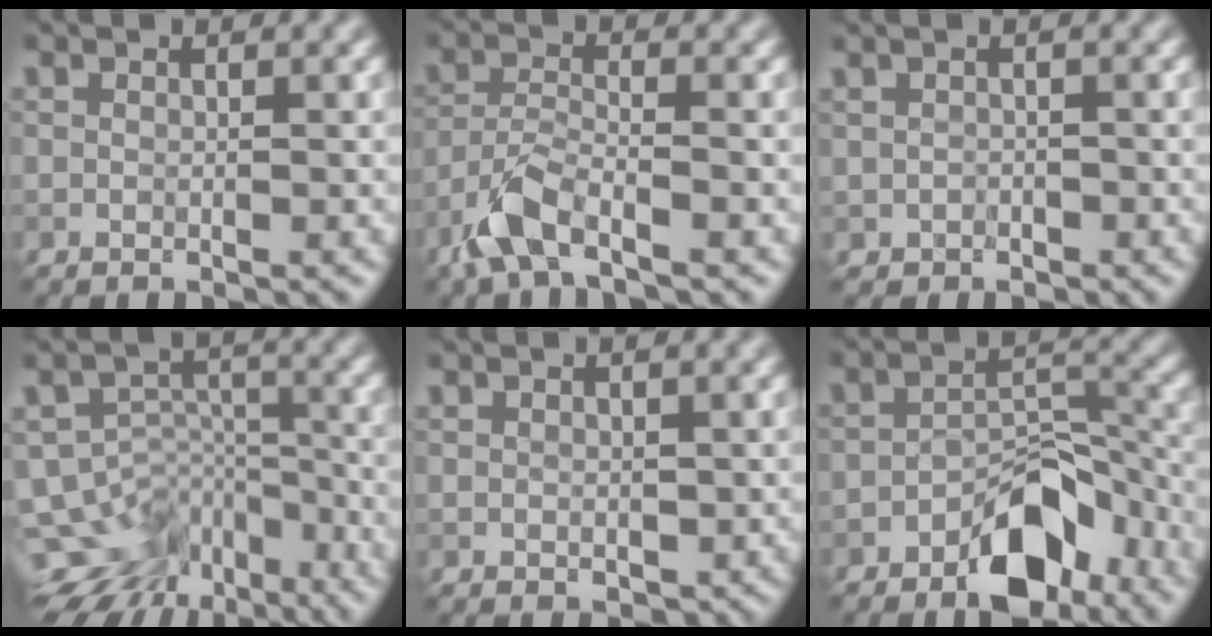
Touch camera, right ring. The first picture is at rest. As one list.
[{"total": 4.8, "force": [-3.4, 1.6, 3.0], "torque": [-0.058, -0.003, -0.075]}, {"total": 0.6, "force": [0.0, 0.6, 0.0], "torque": [0.007, -0.002, -0.003]}, {"total": 12.7, "force": [-9.2, 7.5, 4.8], "torque": [-0.081, -0.001, -0.119]}, {"total": 1.1, "force": [0.6, 0.7, 0.5], "torque": [-0.005, -0.003, 0.010]}, {"total": 6.8, "force": [-4.2, 3.1, 4.4], "torque": [-0.054, 0.008, -0.069]}]